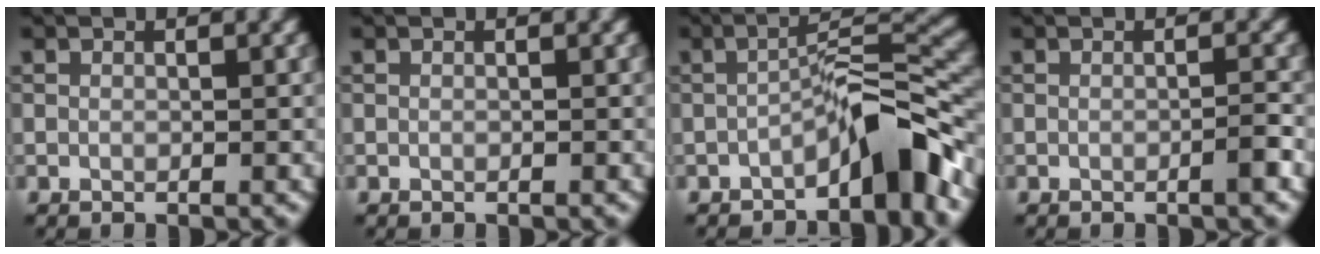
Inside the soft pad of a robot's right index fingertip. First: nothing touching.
{"total": 0.0}
{"total": 5.9, "force": [-3.4, 1.0, 4.8], "torque": [-0.071, 0.024, -0.062]}
{"total": 1.2, "force": [-0.6, 0.1, 1.1], "torque": [-0.014, 0.005, -0.013]}